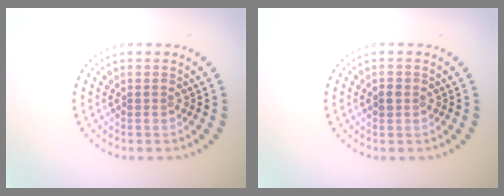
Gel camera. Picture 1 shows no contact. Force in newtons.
{"total": 1.1, "press": 1.1, "slide": 0.2}